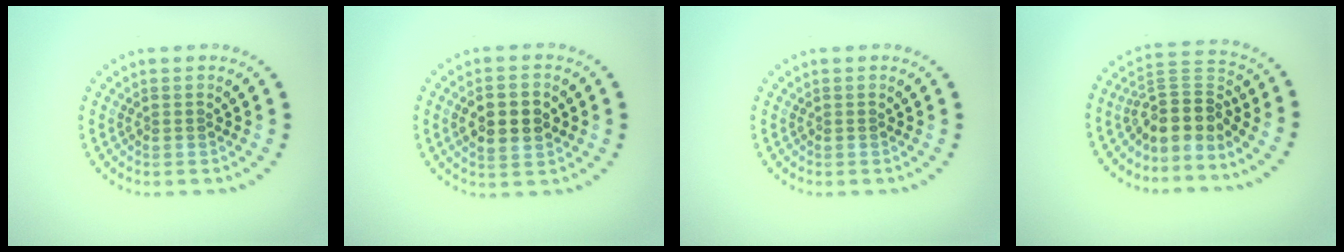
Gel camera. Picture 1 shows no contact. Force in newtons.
{"total": 4.2, "press": 4.2, "slide": 0.3}
{"total": 0.0}
{"total": 4.1, "press": 3.1, "slide": 2.8}